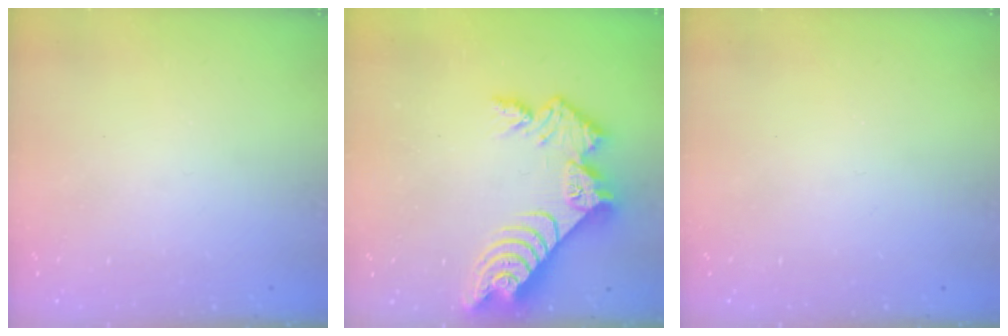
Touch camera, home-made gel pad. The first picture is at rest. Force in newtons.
{"total": 12.8, "press": 12.8, "slide": 1.0}
{"total": 0.0}